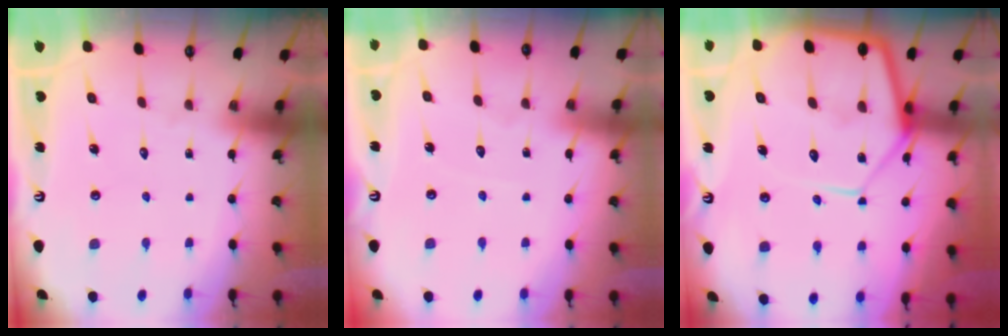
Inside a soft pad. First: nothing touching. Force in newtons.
{"total": 2.7, "press": 2.7, "slide": 0.2}
{"total": 15.1, "press": 15.0, "slide": 1.4}